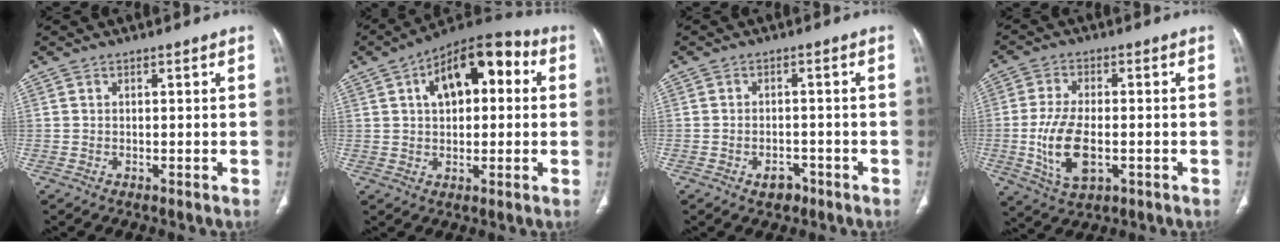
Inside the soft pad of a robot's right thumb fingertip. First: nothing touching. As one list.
[{"total": 15.4, "force": [4.1, 8.2, 12.3], "torque": [-0.154, 0.031, 0.056]}, {"total": 3.0, "force": [-1.9, 1.9, 1.3], "torque": [-0.014, 0.013, -0.021]}, {"total": 10.7, "force": [-2.2, 5.4, 8.9], "torque": [-0.178, -0.001, -0.035]}]